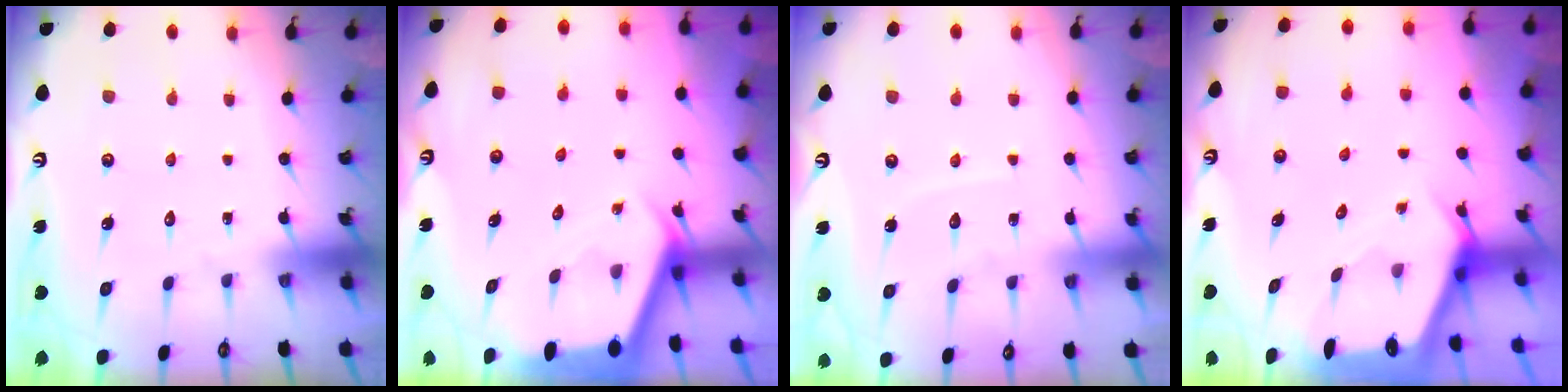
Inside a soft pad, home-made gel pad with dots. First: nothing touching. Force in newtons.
{"total": 2.3, "press": 2.2, "slide": 0.3}
{"total": 4.9, "press": 4.9, "slide": 0.4}
{"total": 3.0, "press": 3.0, "slide": 0.2}